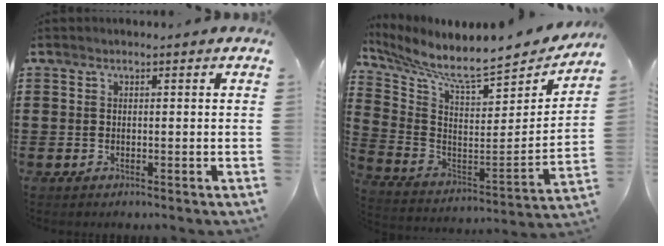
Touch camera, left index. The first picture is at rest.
{"total": 7.8, "force": [6.9, 0.3, 3.6], "torque": [-0.098, -0.072, 0.109]}